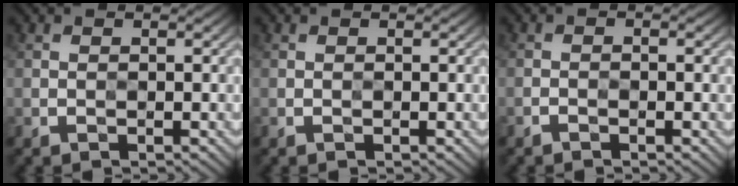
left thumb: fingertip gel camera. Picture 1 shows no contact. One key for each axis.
{"total": 0.0}
{"total": 0.7, "fx": -0.7, "fy": 0.0, "fz": 0.0, "tx": 0.000, "ty": -0.001, "tz": -0.017}